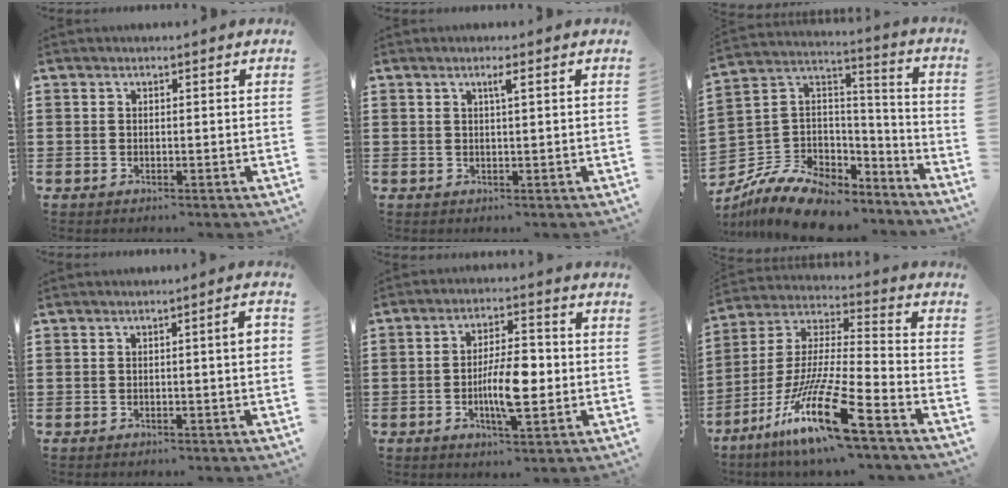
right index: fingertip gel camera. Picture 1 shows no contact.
{"total": 1.3, "force": [0.5, -0.1, 1.2], "torque": [-0.022, -0.001, 0.007]}
{"total": 10.1, "force": [-7.9, 5.2, 3.4], "torque": [-0.088, 0.014, -0.153]}
{"total": 2.4, "force": [-0.4, 0.1, 2.4], "torque": [-0.037, -0.001, -0.009]}
{"total": 8.0, "force": [-1.6, 2.8, 7.3], "torque": [-0.130, 0.000, -0.034]}
{"total": 16.8, "force": [-11.3, 1.5, 12.3], "torque": [-0.255, 0.014, -0.210]}